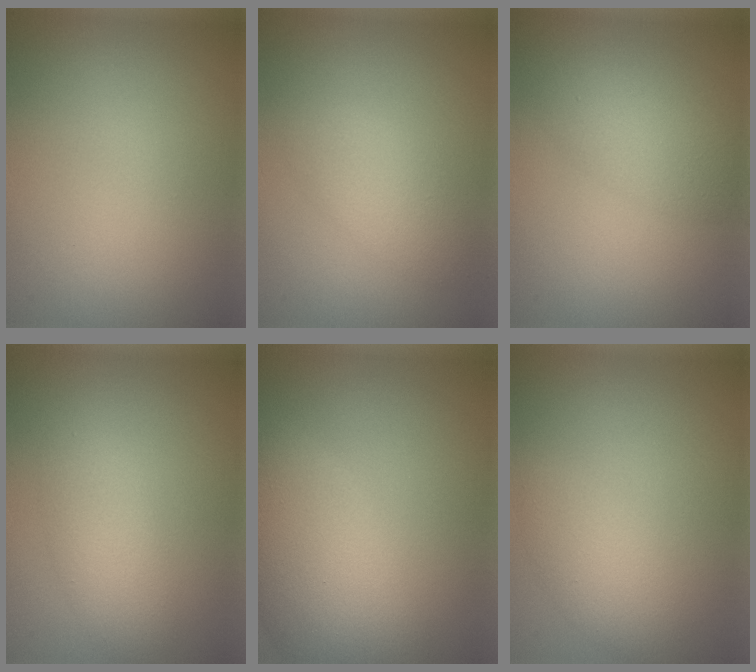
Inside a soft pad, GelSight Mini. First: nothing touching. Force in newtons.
{"total": 2.7, "press": 2.7, "slide": 0.1}
{"total": 2.3, "press": 2.3, "slide": 0.2}
{"total": 3.2, "press": 3.2, "slide": 0.1}
{"total": 7.7, "press": 7.7, "slide": 0.3}
{"total": 2.5, "press": 2.5, "slide": 0.1}